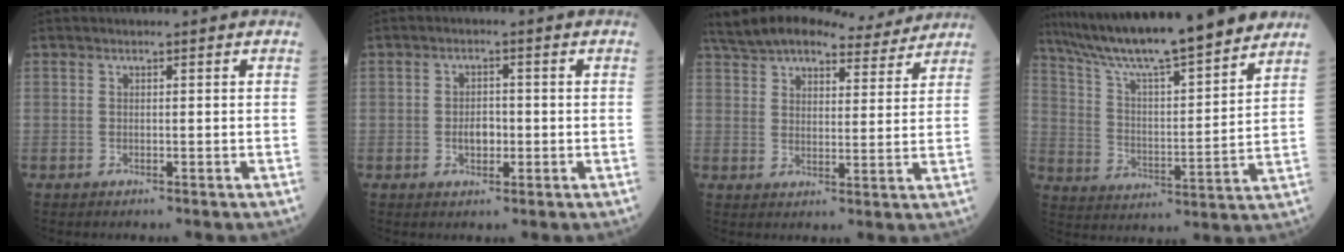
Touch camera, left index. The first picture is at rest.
{"total": 2.9, "force": [-0.6, 1.7, 2.2], "torque": [-0.038, 0.002, -0.010]}
{"total": 17.2, "force": [15.3, 4.4, 6.7], "torque": [-0.114, 0.032, 0.216]}
{"total": 19.8, "force": [17.1, 0.9, 10.0], "torque": [-0.167, 0.006, 0.273]}